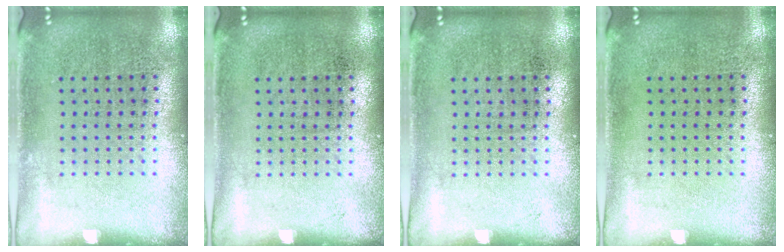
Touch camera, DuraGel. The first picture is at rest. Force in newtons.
{"total": 0.0}
{"total": 0.0}
{"total": 0.0}